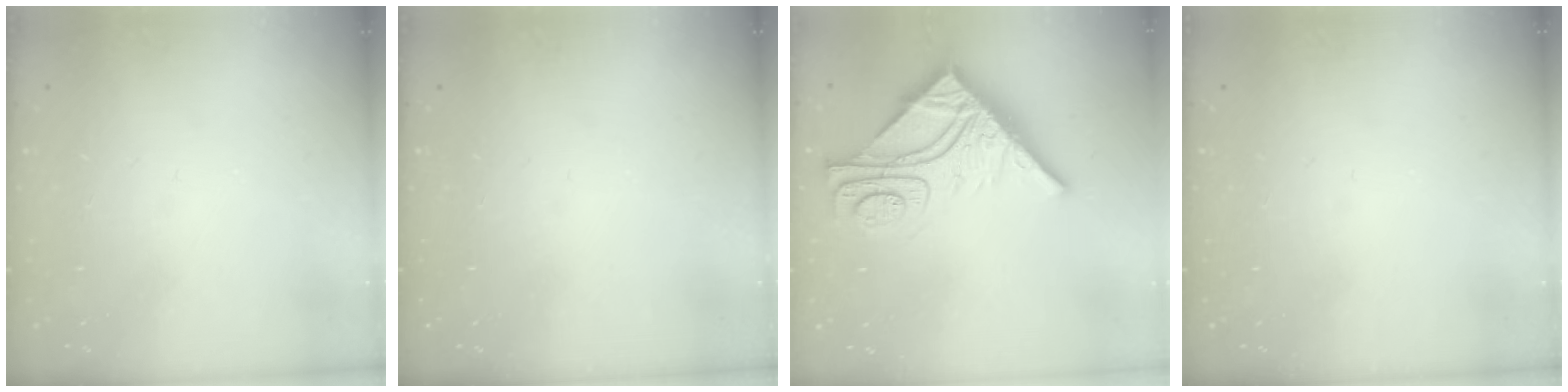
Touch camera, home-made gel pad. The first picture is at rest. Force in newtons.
{"total": 0.0}
{"total": 17.5, "press": 17.4, "slide": 1.6}
{"total": 0.0}